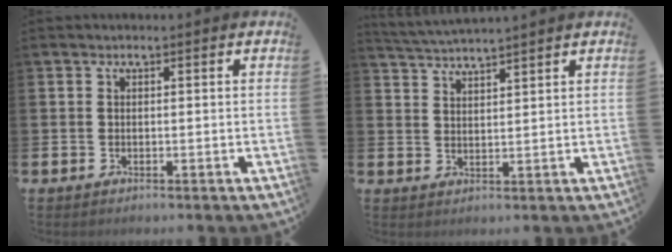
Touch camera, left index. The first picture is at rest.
{"total": 3.4, "force": [3.4, -0.5, 0.1], "torque": [-0.016, -0.015, 0.062]}